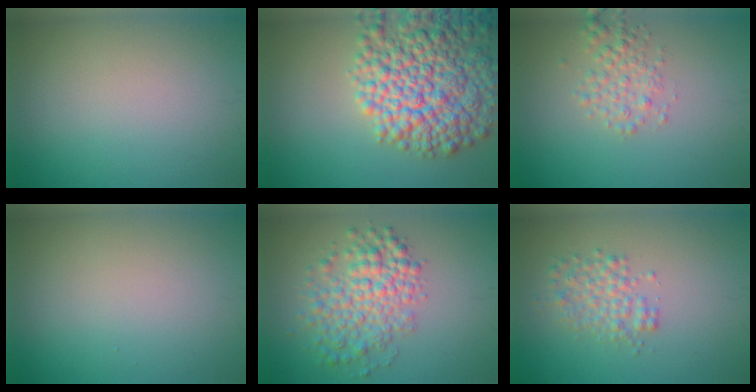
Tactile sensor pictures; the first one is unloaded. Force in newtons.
{"total": 10.3, "press": 10.3, "slide": 0.5}
{"total": 2.2, "press": 2.2, "slide": 0.1}
{"total": 0.0}
{"total": 5.1, "press": 5.1, "slide": 0.2}
{"total": 2.6, "press": 2.6, "slide": 0.1}